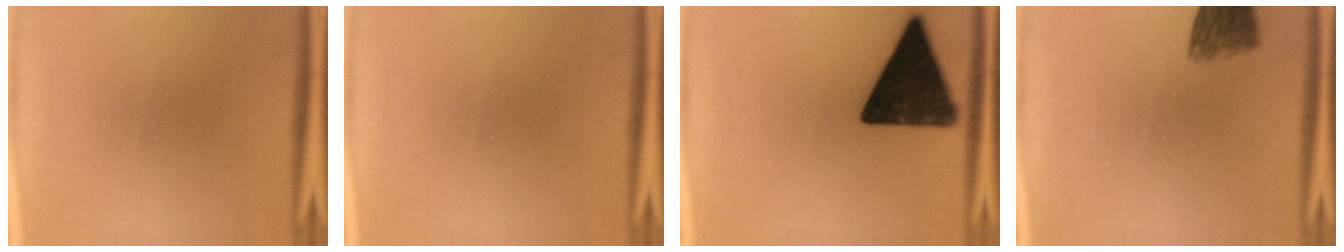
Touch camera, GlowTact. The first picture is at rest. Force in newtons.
{"total": 0.0}
{"total": 16.5}
{"total": 6.0}